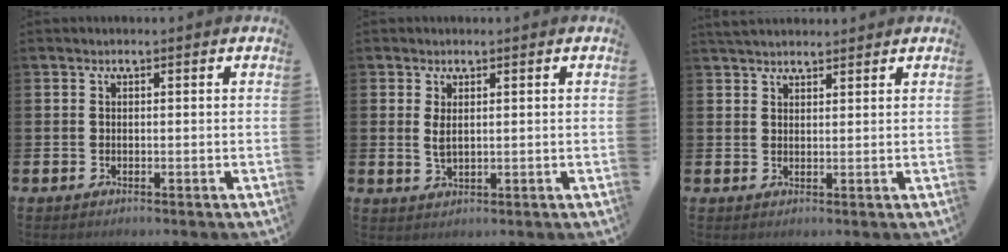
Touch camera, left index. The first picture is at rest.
{"total": 1.8, "force": [0.9, 0.7, 1.4], "torque": [-0.021, -0.001, 0.014]}
{"total": 2.8, "force": [2.7, 0.6, 0.4], "torque": [-0.002, -0.011, 0.048]}